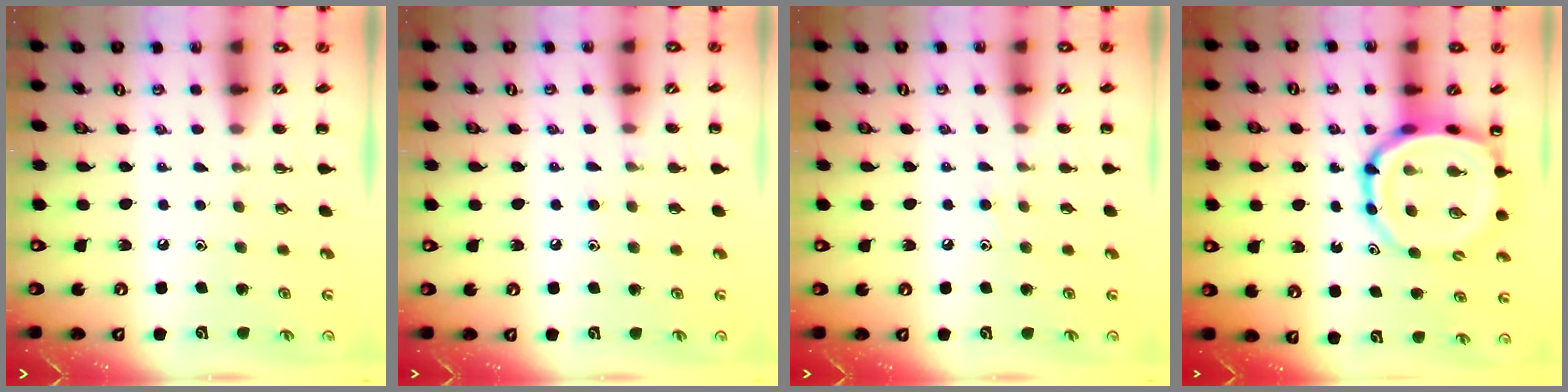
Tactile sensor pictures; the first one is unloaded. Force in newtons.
{"total": 5.2, "press": 4.9, "slide": 1.6}
{"total": 6.3, "press": 5.9, "slide": 2.3}
{"total": 12.8, "press": 12.4, "slide": 3.3}